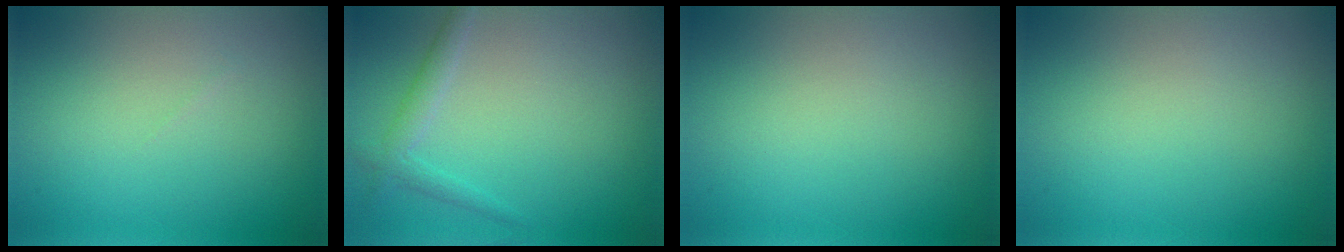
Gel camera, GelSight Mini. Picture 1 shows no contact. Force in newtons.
{"total": 1.8, "press": 1.8, "slide": 0.0}
{"total": 0.0}
{"total": 0.0}